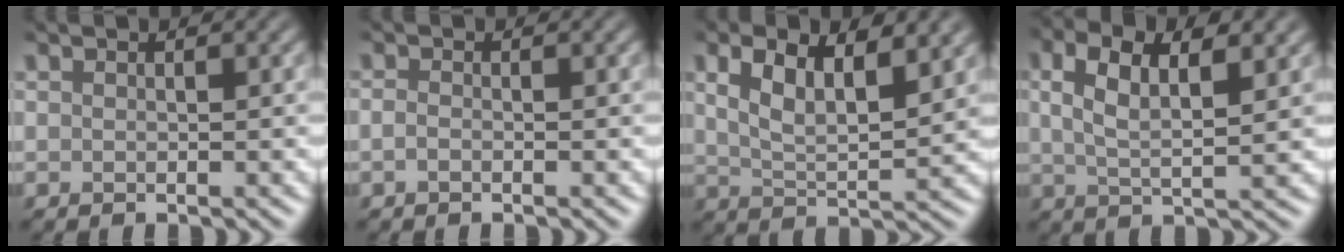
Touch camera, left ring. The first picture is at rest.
{"total": 0.7, "force": [-0.4, 0.3, 0.5], "torque": [-0.012, -0.003, -0.010]}
{"total": 5.7, "force": [2.5, 2.1, 4.6], "torque": [-0.090, 0.000, 0.044]}
{"total": 5.6, "force": [2.0, 2.1, 4.8], "torque": [-0.090, 0.004, 0.032]}